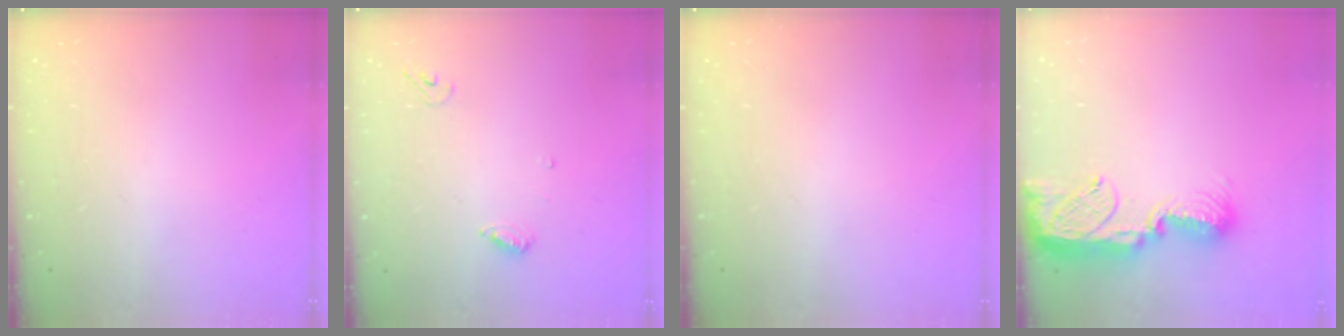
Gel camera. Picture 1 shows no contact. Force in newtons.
{"total": 5.9, "press": 5.9, "slide": 0.6}
{"total": 0.0}
{"total": 13.6, "press": 13.4, "slide": 2.3}